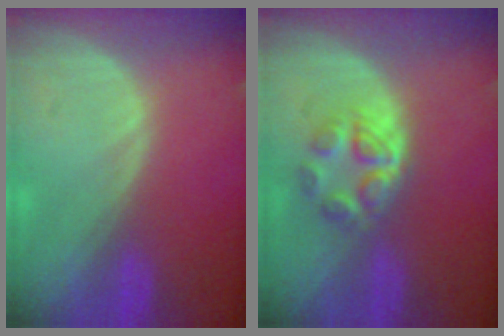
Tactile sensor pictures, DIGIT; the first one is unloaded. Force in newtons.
{"total": 5.2, "press": 4.8, "slide": 2.0}